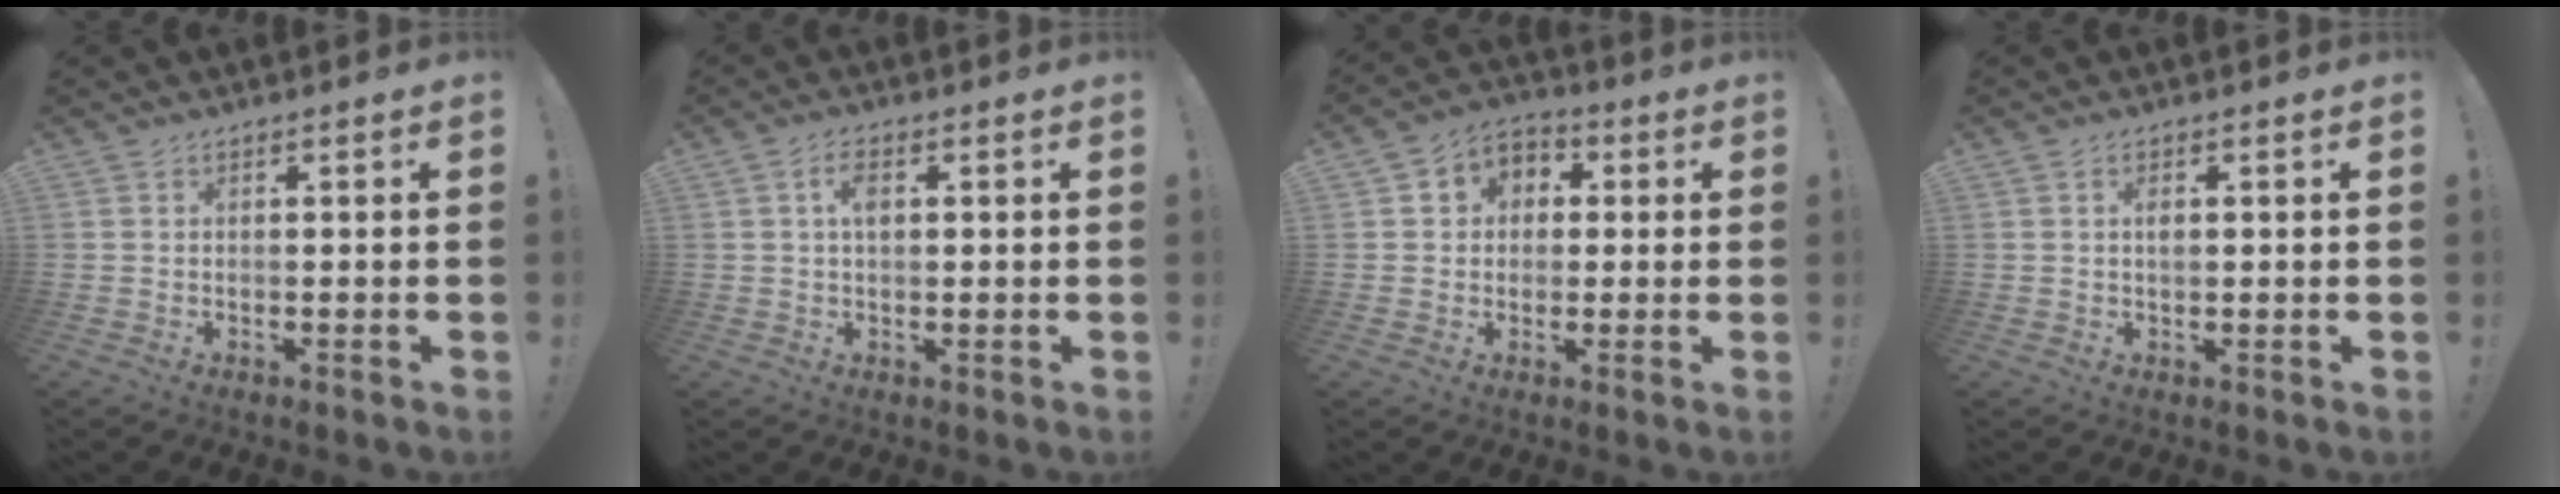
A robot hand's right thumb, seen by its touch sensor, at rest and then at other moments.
{"total": 4.2, "force": [0.9, 2.5, 3.3], "torque": [-0.051, 0.004, 0.012]}
{"total": 5.9, "force": [-0.6, 5.6, 1.7], "torque": [-0.021, 0.012, -0.007]}
{"total": 1.7, "force": [0.2, 1.1, 1.3], "torque": [-0.020, 0.001, 0.001]}